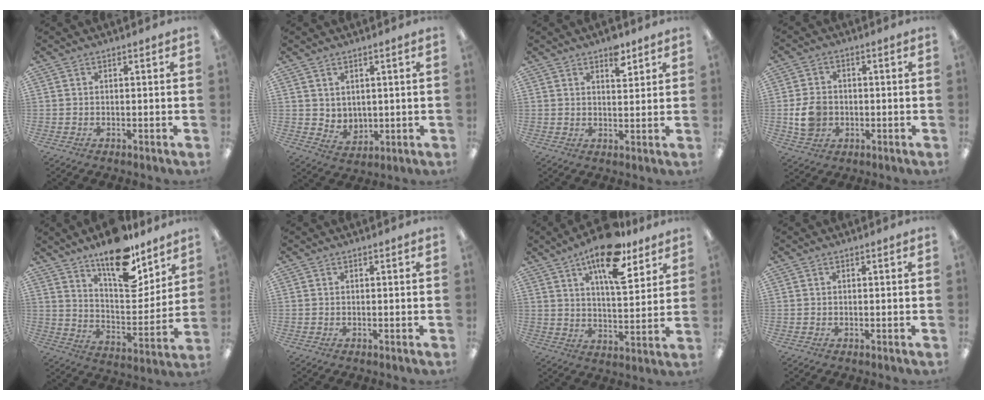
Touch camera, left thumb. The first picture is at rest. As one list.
[{"total": 3.9, "force": [3.0, 2.5, 0.4], "torque": [-0.010, -0.018, 0.056]}, {"total": 5.6, "force": [3.8, 2.5, 3.2], "torque": [-0.022, -0.025, 0.058]}, {"total": 7.2, "force": [-1.2, 5.8, 4.0], "torque": [-0.073, 0.005, -0.022]}, {"total": 17.5, "force": [13.5, 6.7, 8.9], "torque": [-0.136, -0.094, 0.232]}, {"total": 0.0}, {"total": 16.2, "force": [10.4, 6.5, 10.7], "torque": [-0.155, -0.048, 0.171]}, {"total": 0.0}]